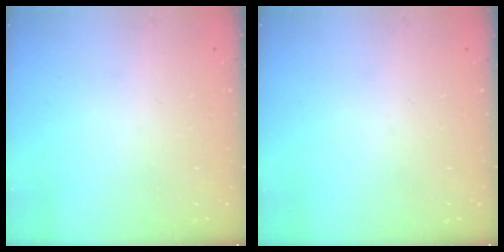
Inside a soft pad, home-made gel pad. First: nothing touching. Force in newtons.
{"total": 0.0}